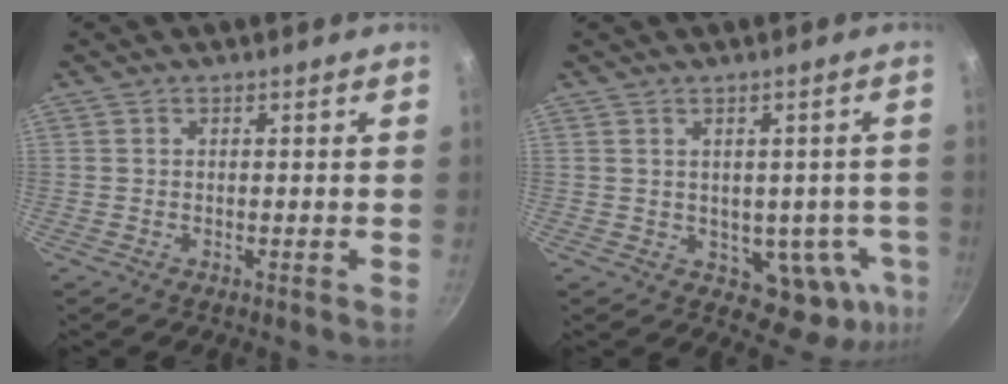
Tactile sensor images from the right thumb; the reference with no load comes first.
{"total": 9.4, "force": [-1.4, 6.5, 6.7], "torque": [-0.035, 0.009, -0.002]}